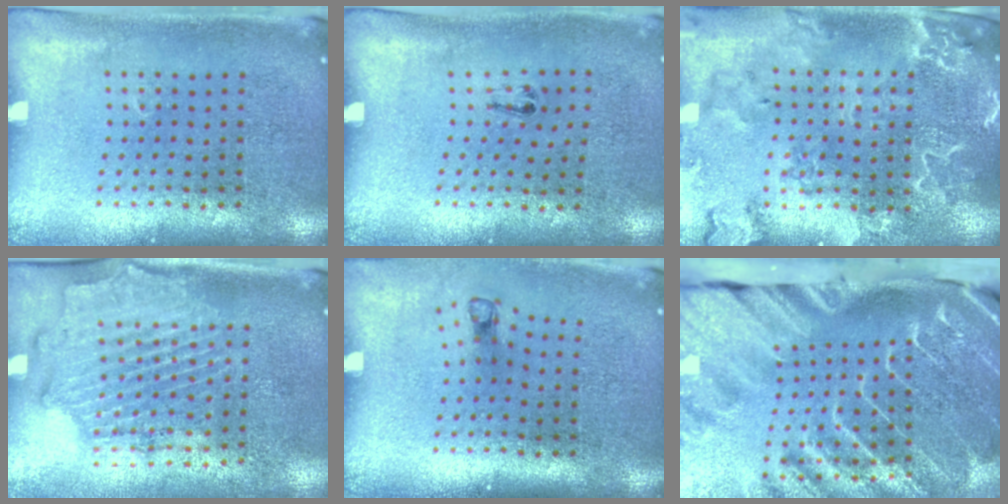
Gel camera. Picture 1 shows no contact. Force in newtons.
{"total": 0.6, "press": 0.3, "slide": 0.6}
{"total": 2.7, "press": 2.6, "slide": 0.8}
{"total": 1.8, "press": 1.6, "slide": 0.7}
{"total": 0.8, "press": 0.4, "slide": 0.7}
{"total": 4.7, "press": 3.5, "slide": 3.2}